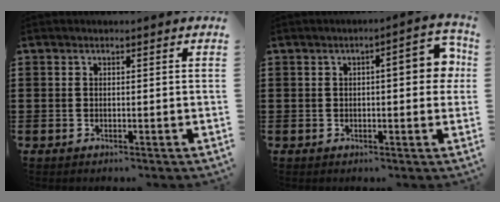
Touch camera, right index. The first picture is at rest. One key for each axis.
{"total": 5.9, "fx": 0.7, "fy": 1.6, "fz": 5.6, "tx": -0.080, "ty": 0.001, "tz": 0.002}